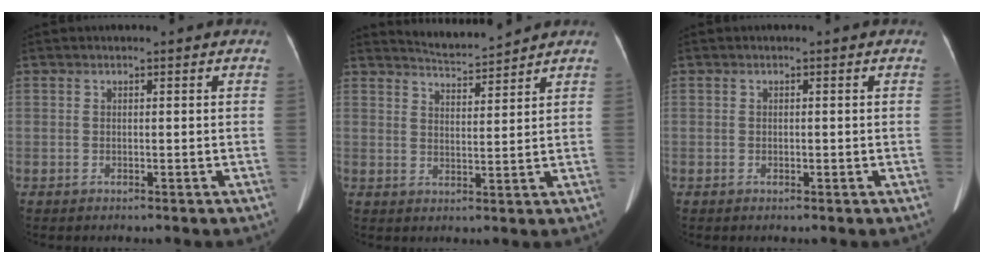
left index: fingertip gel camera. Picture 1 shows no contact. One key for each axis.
{"total": 4.7, "fx": 4.6, "fy": -0.7, "fz": -0.1, "tx": -0.009, "ty": -0.002, "tz": 0.081}
{"total": 0.6, "fx": -0.2, "fy": 0.4, "fz": 0.4, "tx": -0.006, "ty": 0.002, "tz": -0.003}